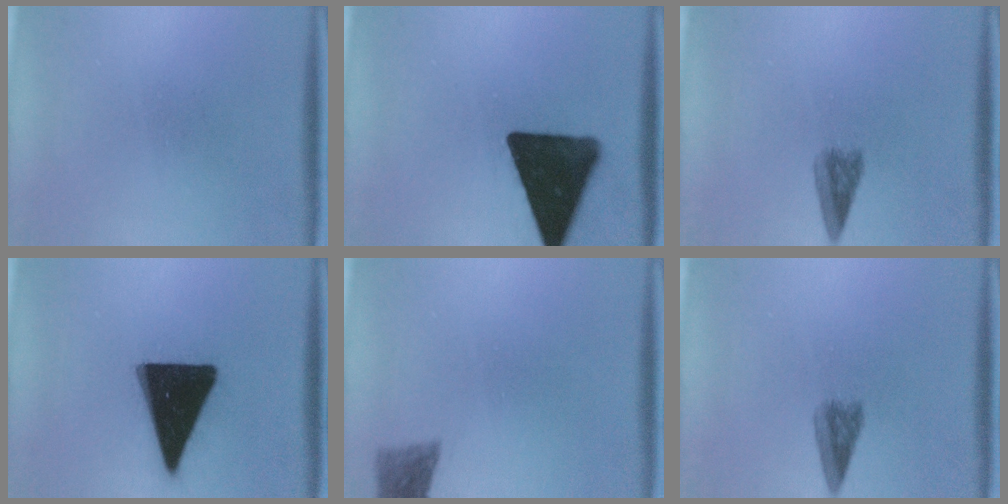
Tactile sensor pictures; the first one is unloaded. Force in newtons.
{"total": 17.2}
{"total": 3.0}
{"total": 19.8}
{"total": 2.8}
{"total": 3.0}